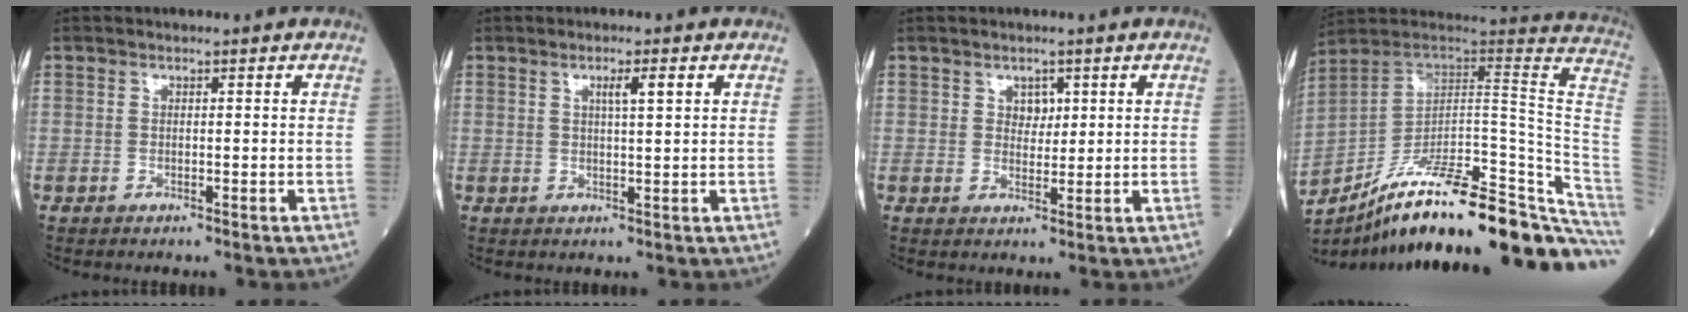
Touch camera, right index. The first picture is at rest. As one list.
[{"total": 2.7, "force": [1.1, 0.0, 2.5], "torque": [-0.042, 0.003, 0.018]}, {"total": 2.3, "force": [1.1, 1.5, 1.4], "torque": [-0.016, -0.002, 0.018]}, {"total": 30.1, "force": [-22.4, 3.8, 19.7], "torque": [-0.190, 0.011, -0.328]}]